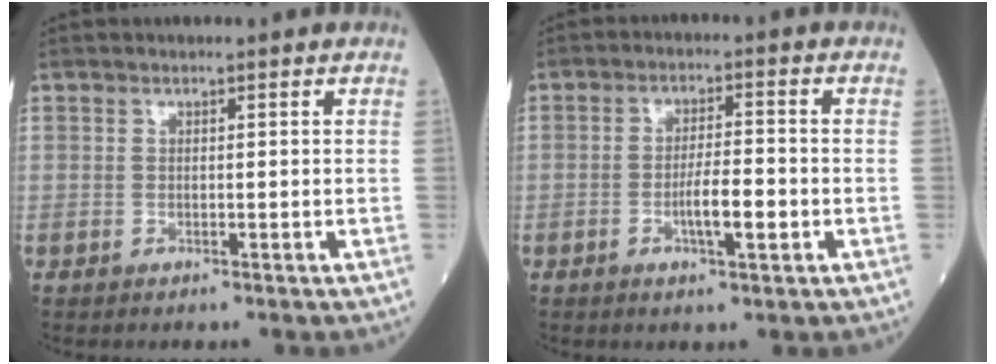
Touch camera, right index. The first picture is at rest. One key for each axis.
{"total": 5.4, "fx": -1.6, "fy": 0.8, "fz": 5.1, "tx": -0.090, "ty": 0.000, "tz": -0.026}